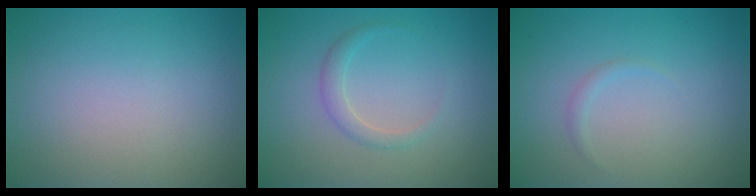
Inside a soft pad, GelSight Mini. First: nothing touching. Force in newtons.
{"total": 1.5, "press": 1.5, "slide": 0.1}
{"total": 0.6, "press": 0.6, "slide": 0.1}